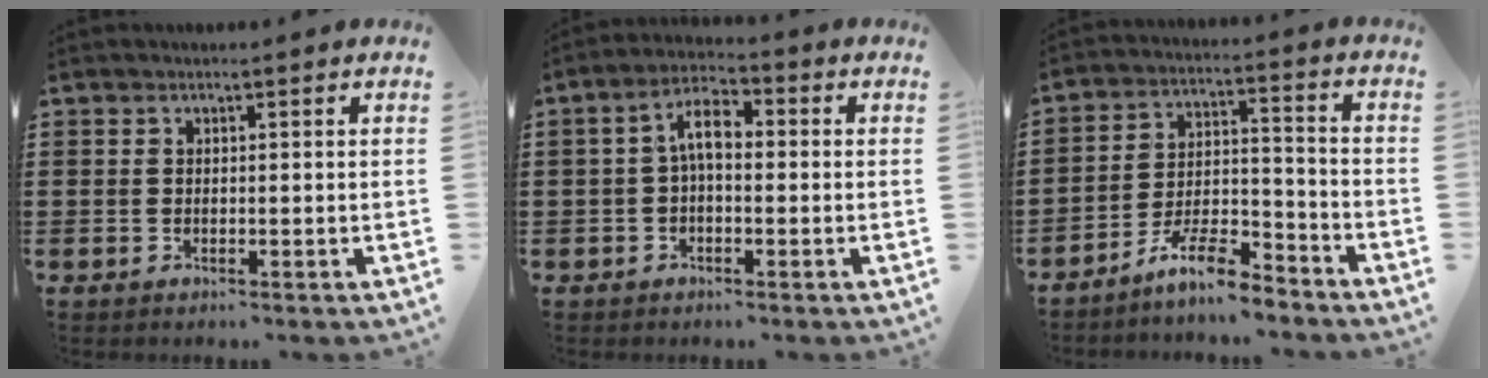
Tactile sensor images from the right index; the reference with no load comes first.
{"total": 5.2, "force": [-0.1, 2.4, 4.6], "torque": [-0.095, 0.012, -0.005]}
{"total": 8.6, "force": [-7.4, 1.5, 4.0], "torque": [-0.077, 0.018, -0.141]}